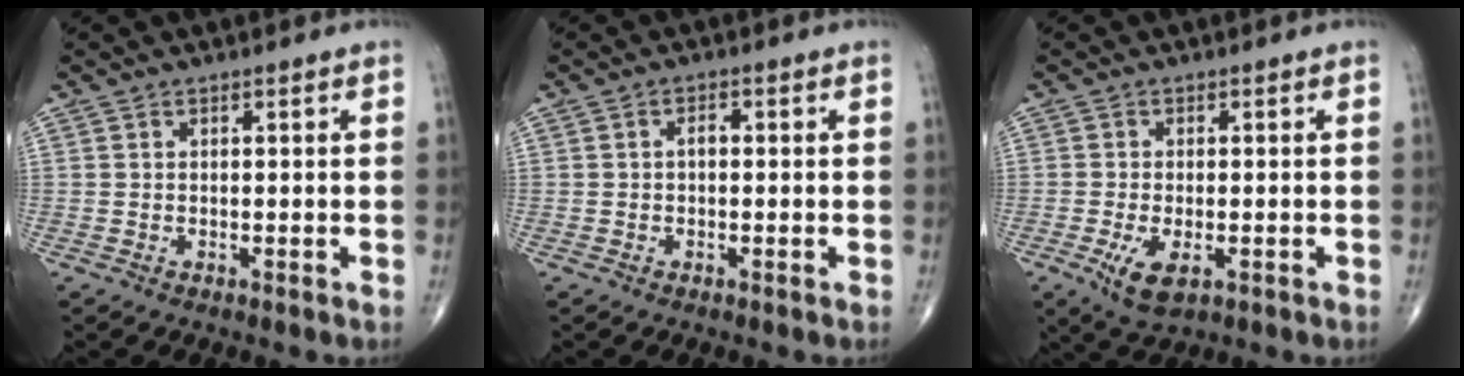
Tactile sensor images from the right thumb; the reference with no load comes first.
{"total": 1.5, "force": [-0.1, 0.9, 1.2], "torque": [-0.012, 0.006, -0.006]}
{"total": 5.7, "force": [-2.0, 2.6, 4.6], "torque": [-0.086, -0.008, -0.029]}